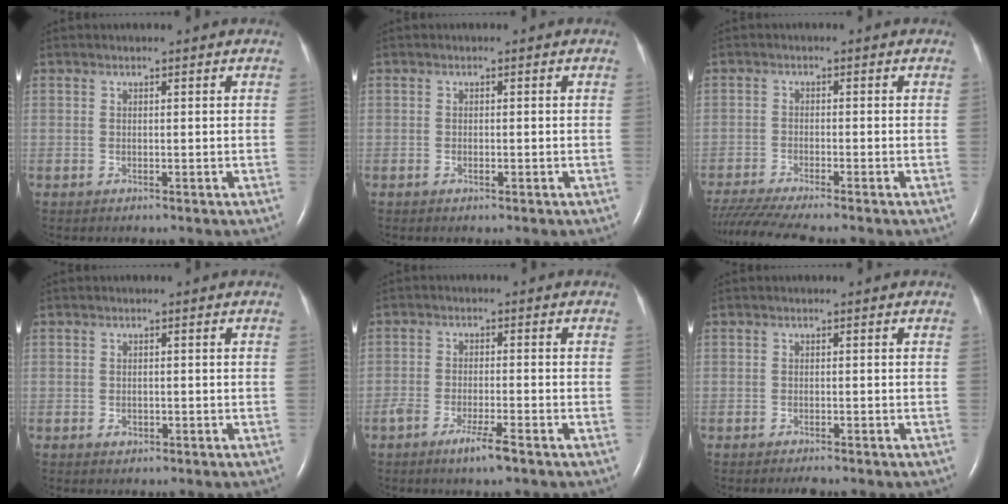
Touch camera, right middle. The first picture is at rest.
{"total": 0.6, "force": [-0.3, 0.2, 0.5], "torque": [-0.011, 0.000, -0.004]}
{"total": 8.6, "force": [-7.5, -0.6, 4.1], "torque": [-0.065, -0.026, -0.126]}
{"total": 1.1, "force": [-0.5, 0.8, 0.6], "torque": [-0.013, 0.001, -0.004]}
{"total": 4.3, "force": [-2.8, 0.2, 3.2], "torque": [-0.064, -0.007, -0.053]}
{"total": 1.5, "force": [-1.3, 0.2, 0.6], "torque": [-0.014, -0.004, -0.018]}